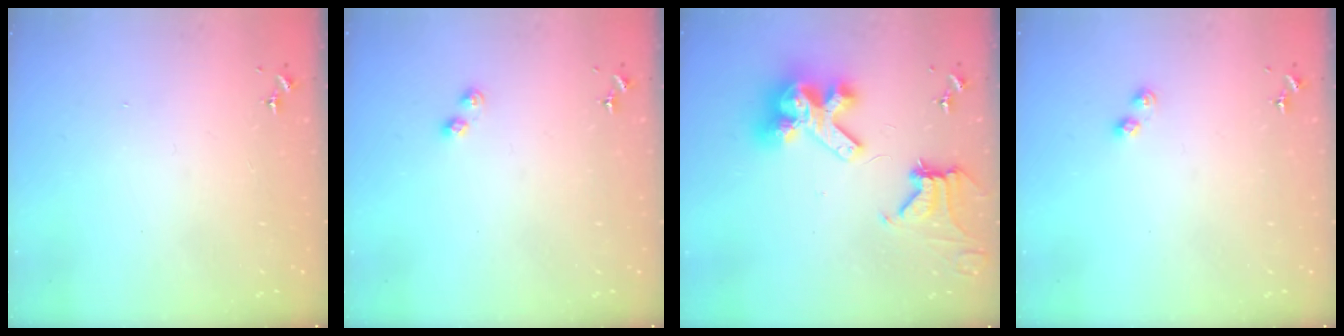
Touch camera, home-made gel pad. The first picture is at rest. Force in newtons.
{"total": 3.4, "press": 3.4, "slide": 0.4}
{"total": 15.5, "press": 15.3, "slide": 1.9}
{"total": 3.4, "press": 3.4, "slide": 0.4}